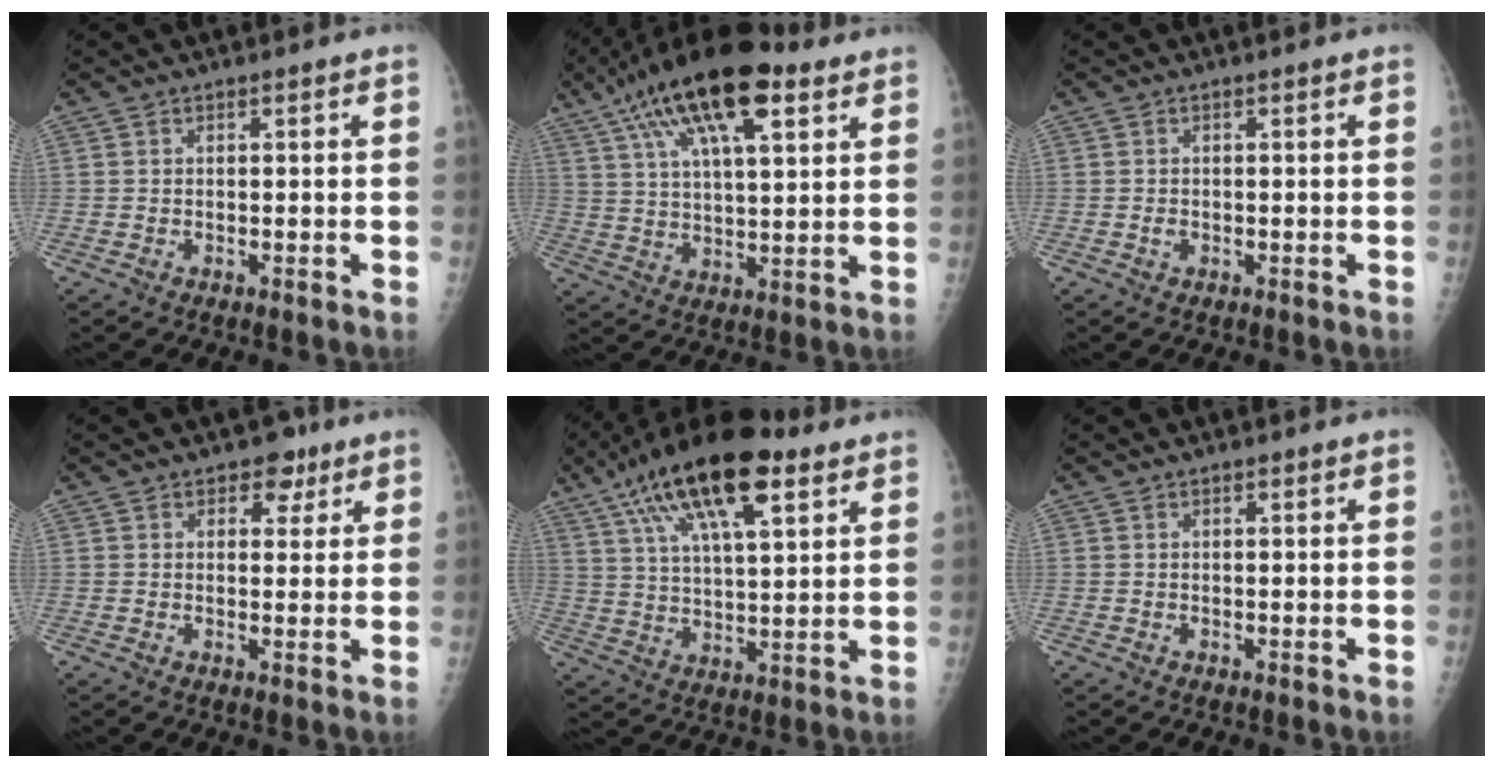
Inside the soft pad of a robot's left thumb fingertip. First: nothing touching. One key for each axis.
{"total": 19.2, "fx": 10.1, "fy": 7.0, "fz": 14.7, "tx": -0.245, "ty": -0.006, "tz": 0.172}
{"total": 0.9, "fx": -0.2, "fy": 0.7, "fz": 0.5, "tx": -0.005, "ty": 0.001, "tz": -0.003}
{"total": 4.8, "fx": 2.7, "fy": 3.2, "fz": 2.2, "tx": 0.002, "ty": -0.009, "tz": 0.033}
{"total": 20.2, "fx": 10.8, "fy": 7.4, "fz": 15.4, "tx": -0.256, "ty": -0.011, "tz": 0.186}
{"total": 0.7, "fx": 0.4, "fy": 0.4, "fz": 0.4, "tx": -0.005, "ty": -0.001, "tz": 0.006}